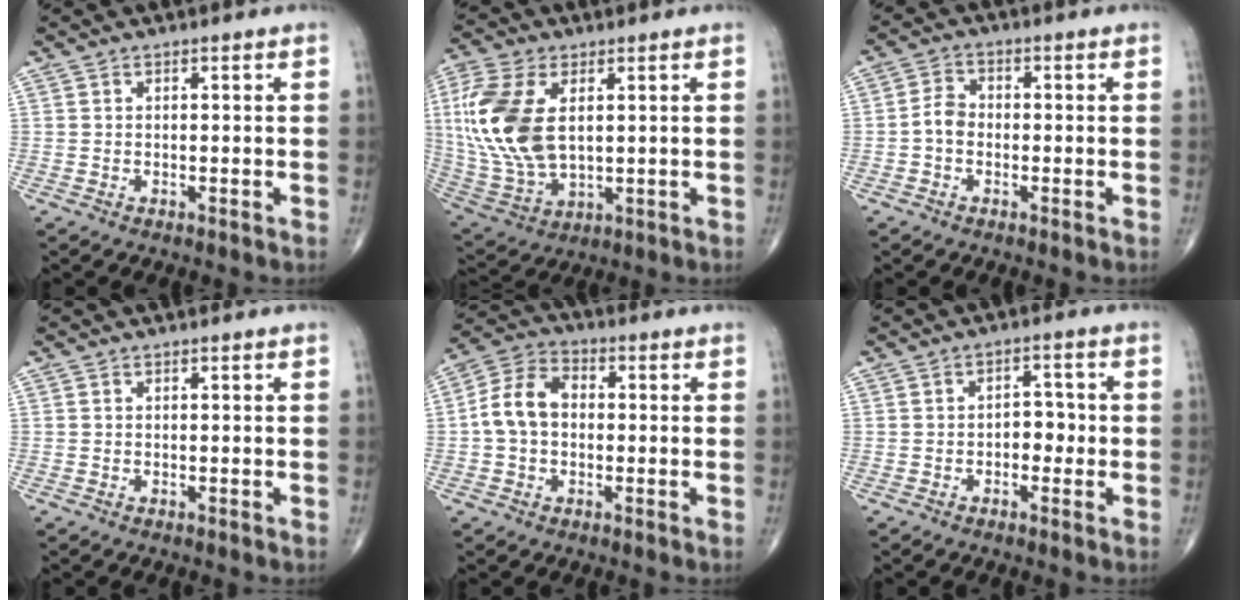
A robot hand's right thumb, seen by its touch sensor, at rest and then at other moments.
{"total": 18.1, "force": [3.1, 10.3, 14.6], "torque": [-0.329, -0.014, 0.065]}
{"total": 3.7, "force": [-0.9, 2.8, 2.3], "torque": [-0.034, 0.014, -0.027]}
{"total": 0.0}
{"total": 8.9, "force": [-0.2, 6.5, 6.0], "torque": [-0.107, 0.031, -0.016]}
{"total": 3.7, "force": [-0.8, 2.5, 2.7], "torque": [-0.015, 0.014, -0.018]}